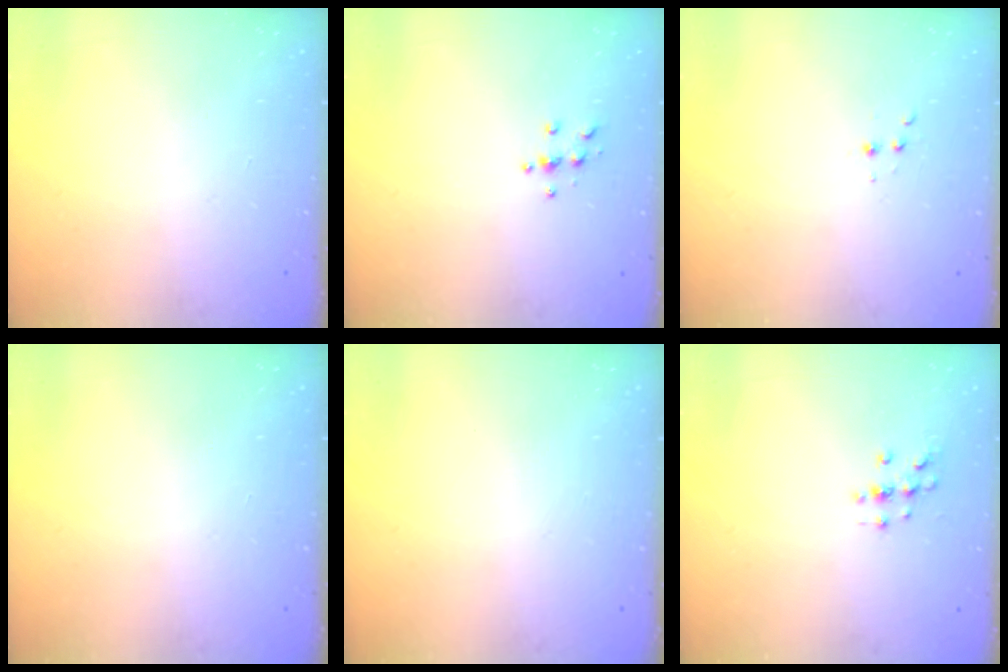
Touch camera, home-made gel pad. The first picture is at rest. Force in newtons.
{"total": 3.8, "press": 3.8, "slide": 0.4}
{"total": 2.5, "press": 2.4, "slide": 0.5}
{"total": 0.0}
{"total": 0.0}
{"total": 2.0, "press": 2.0, "slide": 0.2}